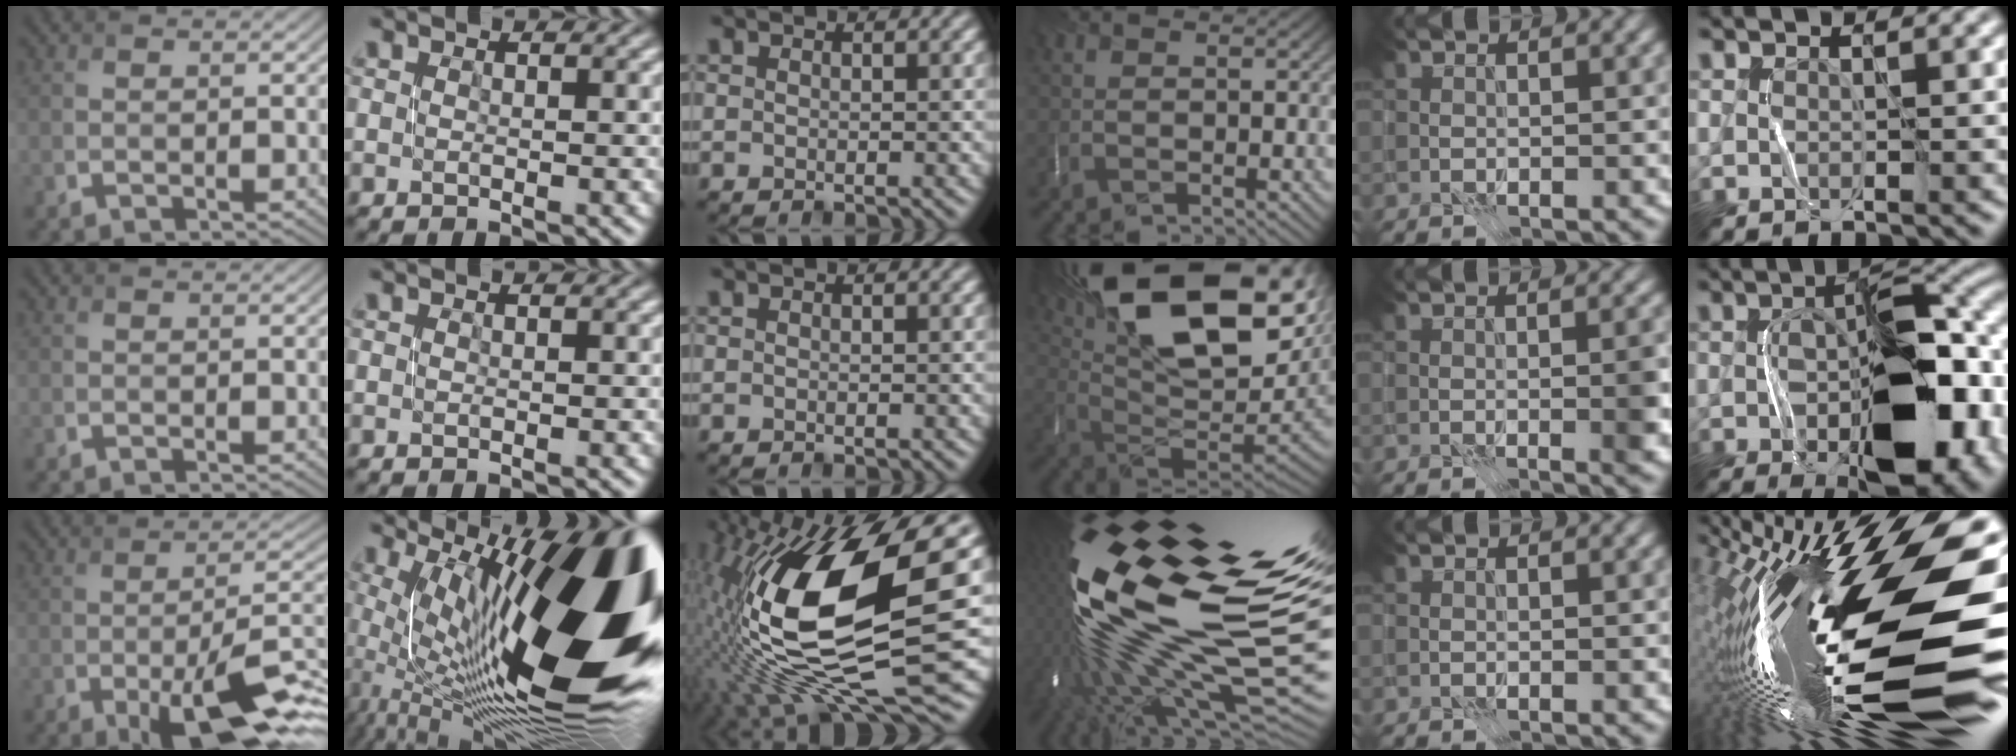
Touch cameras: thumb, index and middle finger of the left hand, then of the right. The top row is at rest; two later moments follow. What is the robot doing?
{"motion": "open", "object": "stapler"}